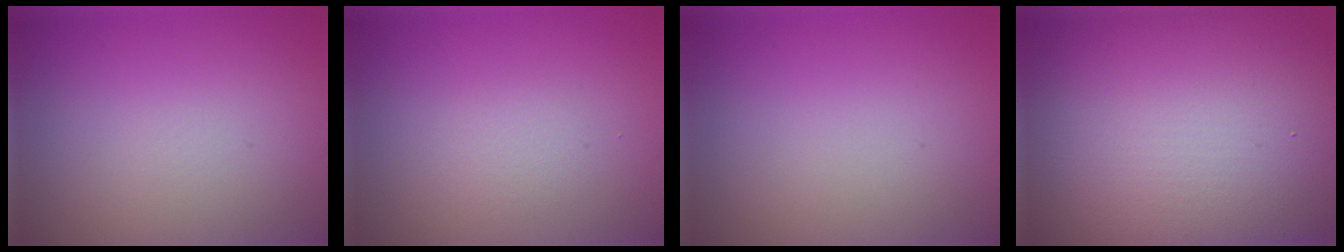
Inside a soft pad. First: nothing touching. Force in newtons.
{"total": 1.2, "press": 1.2, "slide": 0.1}
{"total": 0.0}
{"total": 19.1, "press": 19.1, "slide": 1.0}